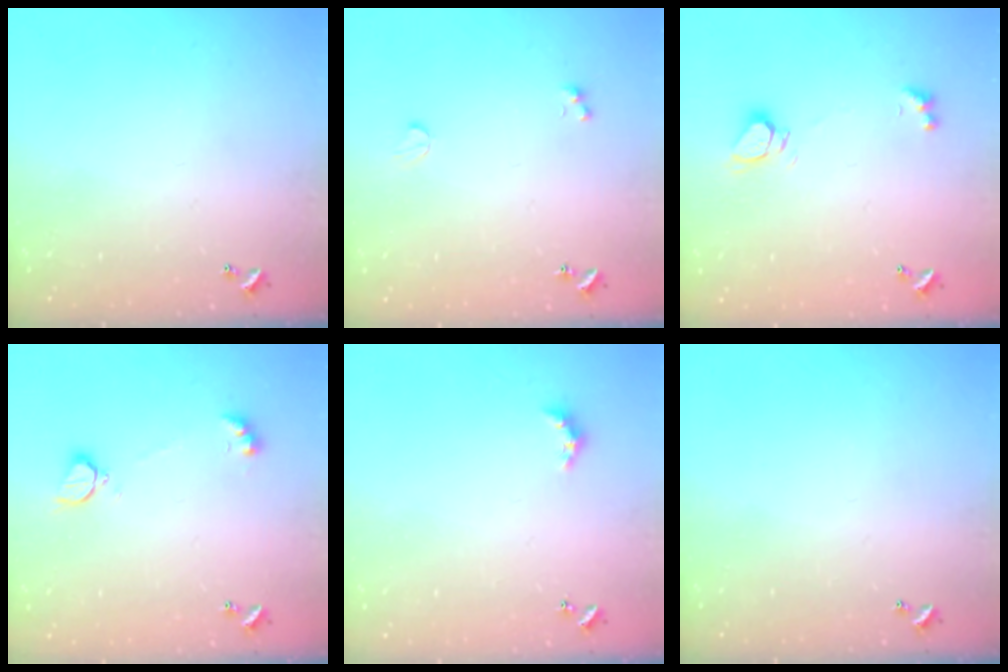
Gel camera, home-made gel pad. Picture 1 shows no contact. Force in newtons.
{"total": 1.1, "press": 1.0, "slide": 0.6}
{"total": 3.5, "press": 3.5, "slide": 0.3}
{"total": 2.1, "press": 2.1, "slide": 0.5}
{"total": 1.7, "press": 1.6, "slide": 0.5}
{"total": 0.0}